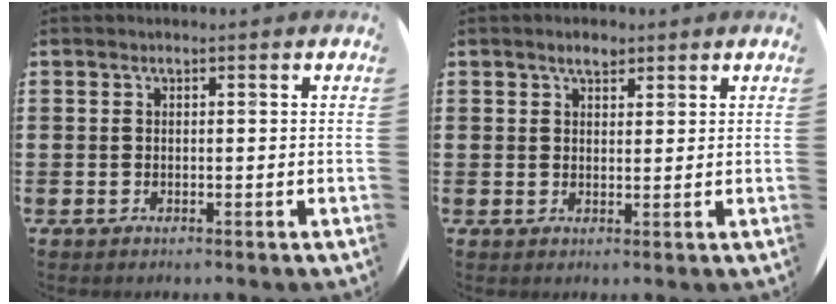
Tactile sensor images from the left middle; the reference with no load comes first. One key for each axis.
{"total": 2.3, "fx": 1.8, "fy": 1.2, "fz": 0.9, "tx": -0.003, "ty": -0.001, "tz": 0.030}